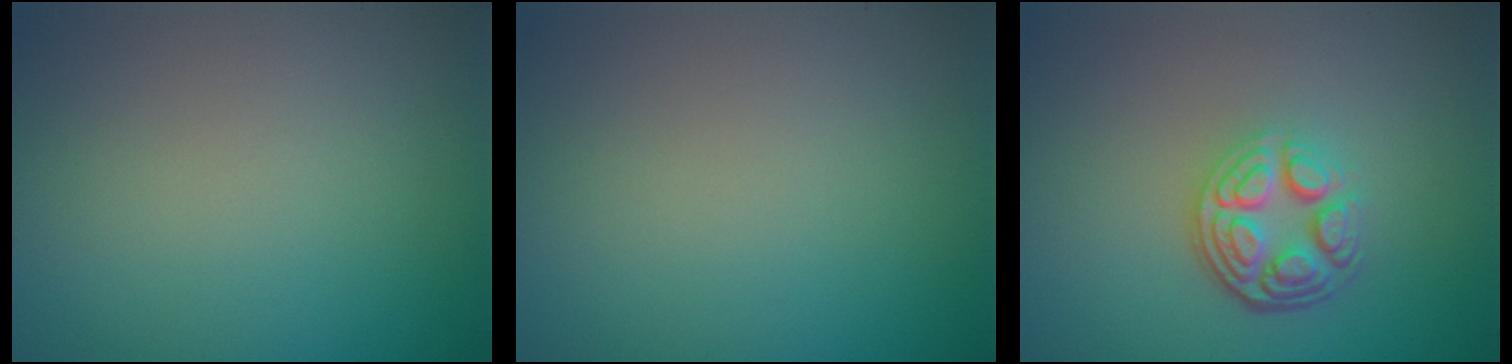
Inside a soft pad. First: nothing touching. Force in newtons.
{"total": 0.0}
{"total": 4.5, "press": 3.3, "slide": 3.0}